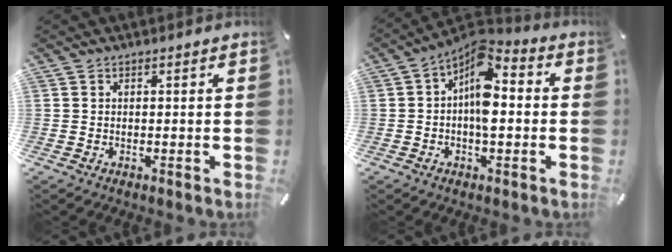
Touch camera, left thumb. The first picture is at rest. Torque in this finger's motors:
{"motor_torque": [2.06, 2.33, 0.90, -0.63, 0.28]}